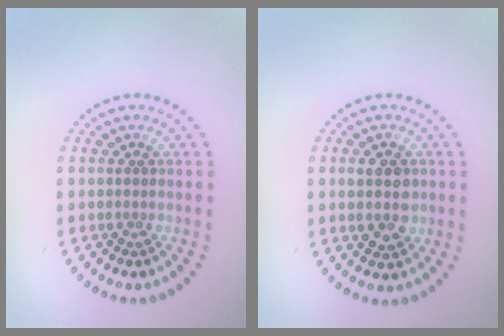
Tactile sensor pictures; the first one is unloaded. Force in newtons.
{"total": 3.5, "press": 3.5, "slide": 0.1}